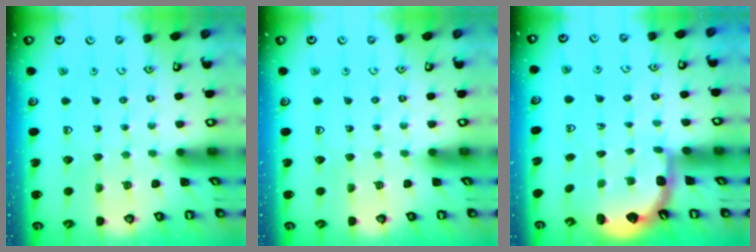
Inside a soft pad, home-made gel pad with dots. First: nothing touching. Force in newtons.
{"total": 0.0}
{"total": 2.5, "press": 2.1, "slide": 1.3}